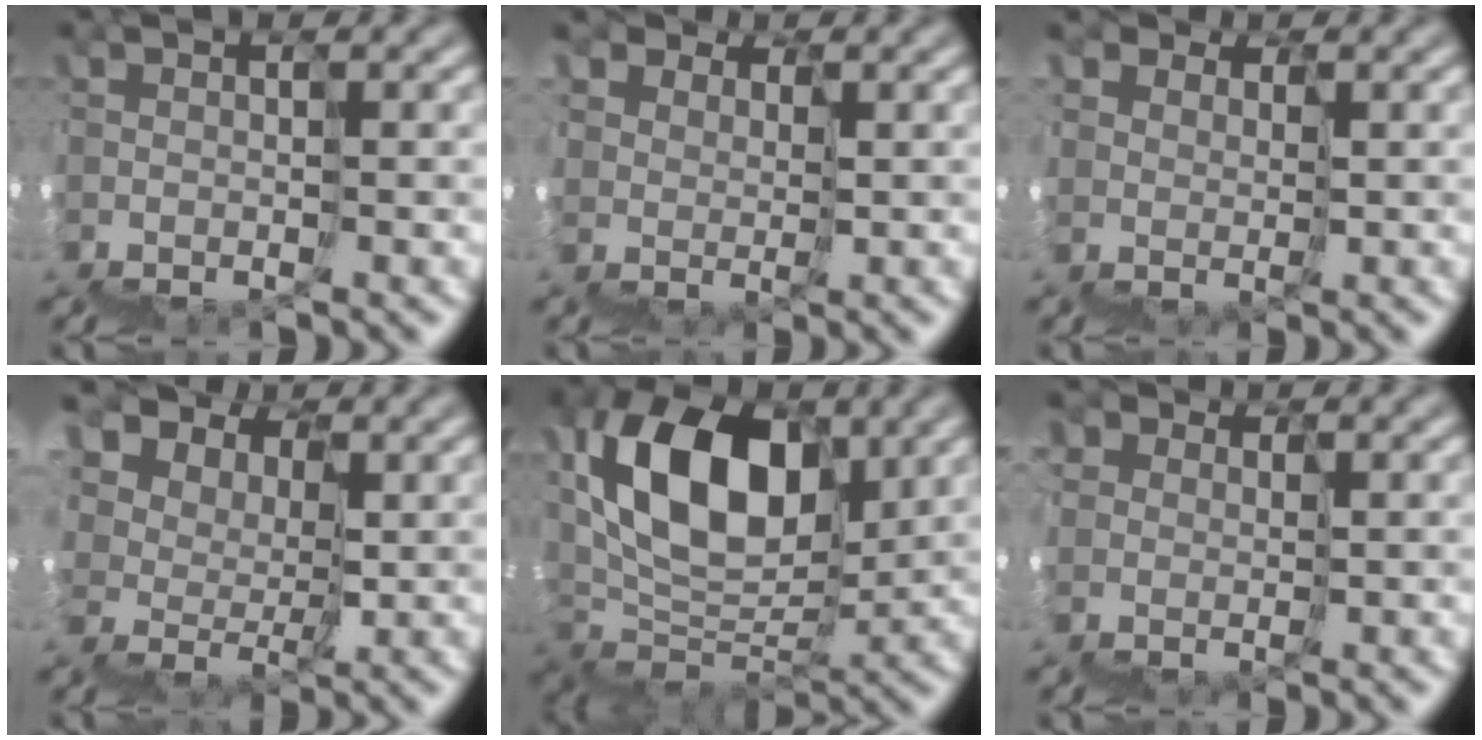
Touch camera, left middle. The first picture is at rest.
{"total": 6.8, "force": [5.3, 4.3, -0.2], "torque": [-0.005, 0.042, 0.065]}
{"total": 5.6, "force": [4.2, 3.7, -0.1], "torque": [0.001, 0.034, 0.061]}
{"total": 8.4, "force": [6.6, 4.9, 1.8], "torque": [-0.037, 0.069, 0.084]}
{"total": 6.8, "force": [5.8, 2.9, 2.1], "torque": [-0.041, 0.042, 0.087]}
{"total": 4.9, "force": [2.8, 4.0, 0.1], "torque": [0.001, 0.028, 0.035]}